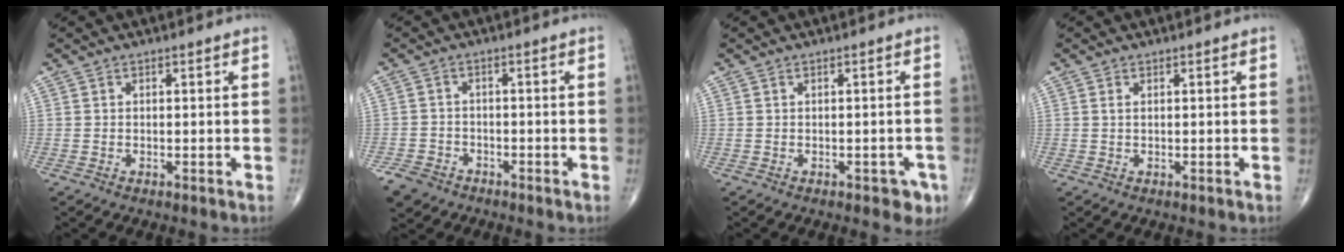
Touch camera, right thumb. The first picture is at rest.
{"total": 4.9, "force": [-3.4, 3.4, 1.0], "torque": [-0.021, 0.009, -0.063]}
{"total": 3.2, "force": [-1.4, 1.7, 2.3], "torque": [-0.011, 0.005, -0.013]}
{"total": 0.6, "force": [0.3, 0.2, 0.5], "torque": [-0.014, 0.003, 0.007]}